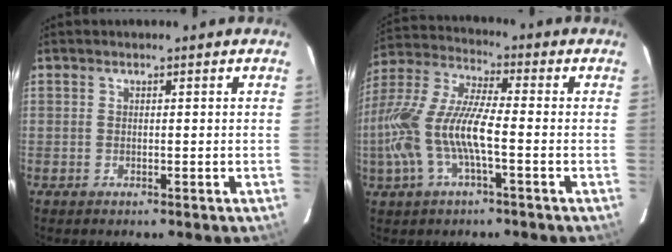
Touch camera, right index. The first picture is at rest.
{"total": 16.0, "force": [-3.9, 4.2, 14.9], "torque": [-0.309, -0.003, -0.077]}